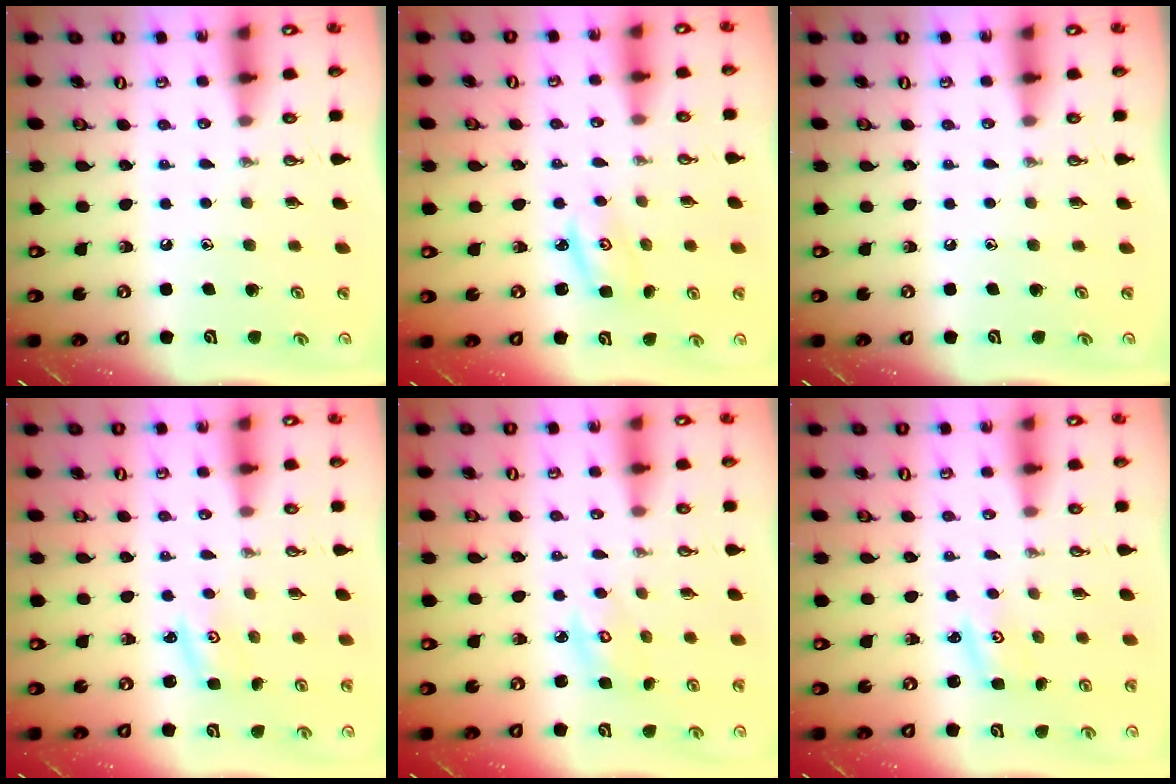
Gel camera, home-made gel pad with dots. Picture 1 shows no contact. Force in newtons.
{"total": 2.4, "press": 2.4, "slide": 0.2}
{"total": 0.0}
{"total": 2.3, "press": 2.3, "slide": 0.3}
{"total": 3.2, "press": 3.2, "slide": 0.2}
{"total": 2.1, "press": 2.1, "slide": 0.3}